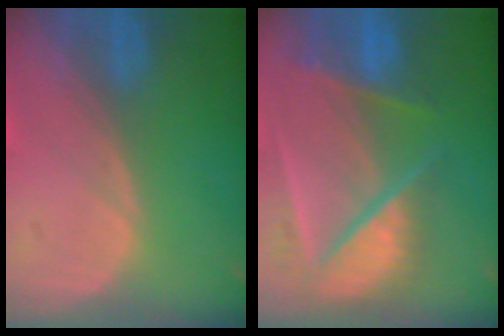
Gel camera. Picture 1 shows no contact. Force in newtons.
{"total": 9.8, "press": 8.3, "slide": 5.2}